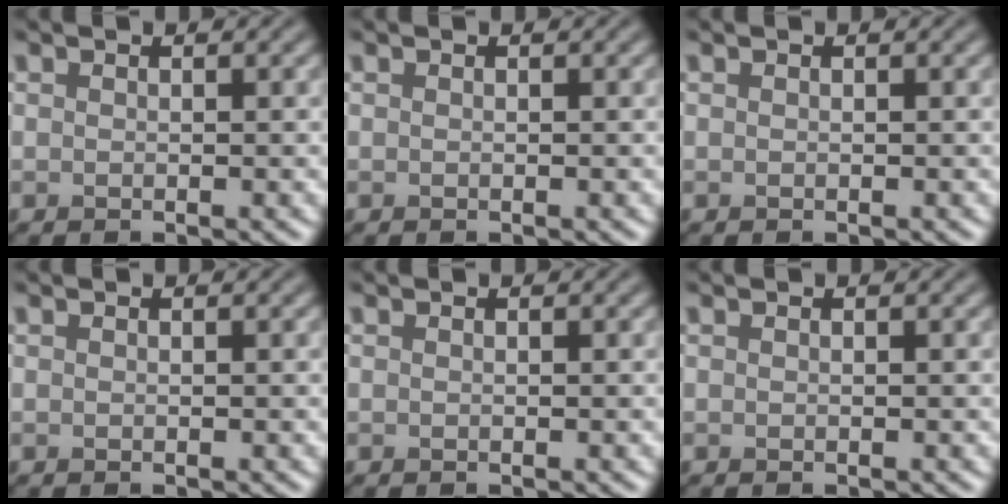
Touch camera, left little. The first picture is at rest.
{"total": 0.0}
{"total": 0.0}
{"total": 0.0}
{"total": 0.0}
{"total": 0.0}